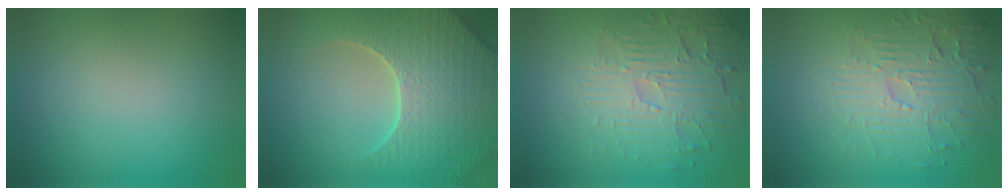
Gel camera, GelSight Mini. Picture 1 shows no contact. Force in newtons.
{"total": 7.8, "press": 7.5, "slide": 2.0}
{"total": 4.6, "press": 4.2, "slide": 1.9}
{"total": 4.4, "press": 4.0, "slide": 1.7}